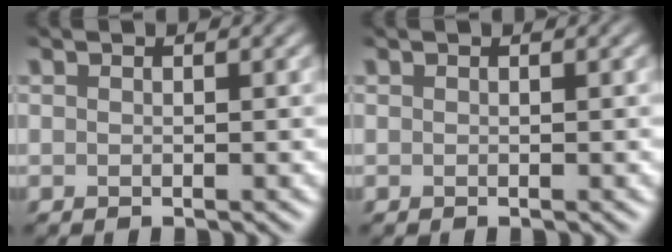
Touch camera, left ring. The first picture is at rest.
{"total": 0.0}